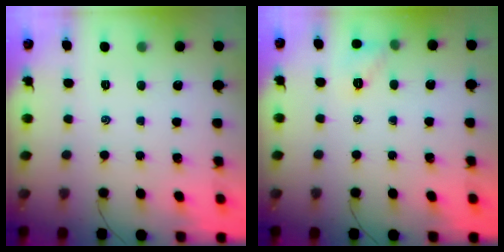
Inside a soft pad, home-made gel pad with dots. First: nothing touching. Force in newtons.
{"total": 6.2, "press": 6.0, "slide": 1.7}